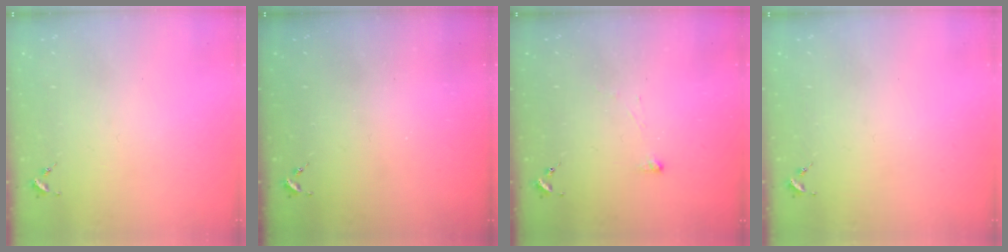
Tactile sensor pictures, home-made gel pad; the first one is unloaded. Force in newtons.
{"total": 0.0}
{"total": 2.9, "press": 2.9, "slide": 0.3}
{"total": 0.0}